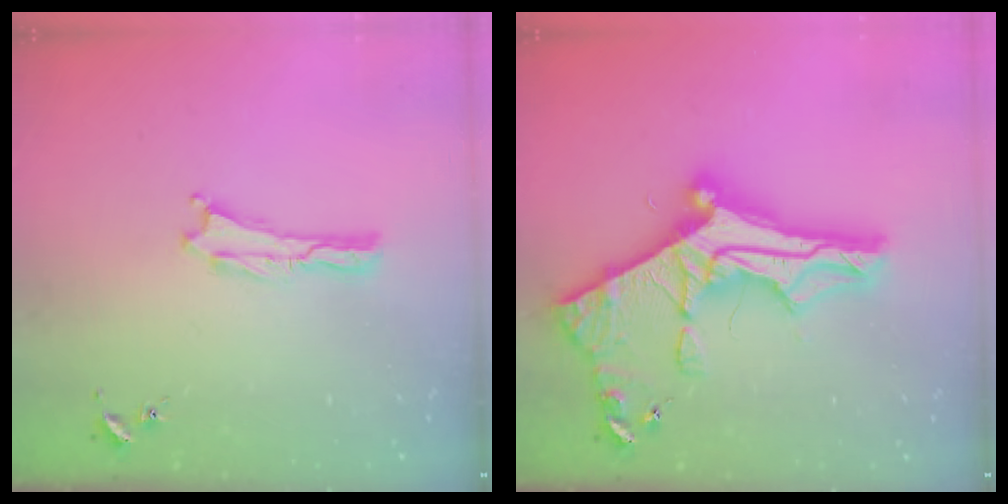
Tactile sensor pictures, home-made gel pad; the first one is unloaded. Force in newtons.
{"total": 12.4, "press": 12.3, "slide": 1.4}